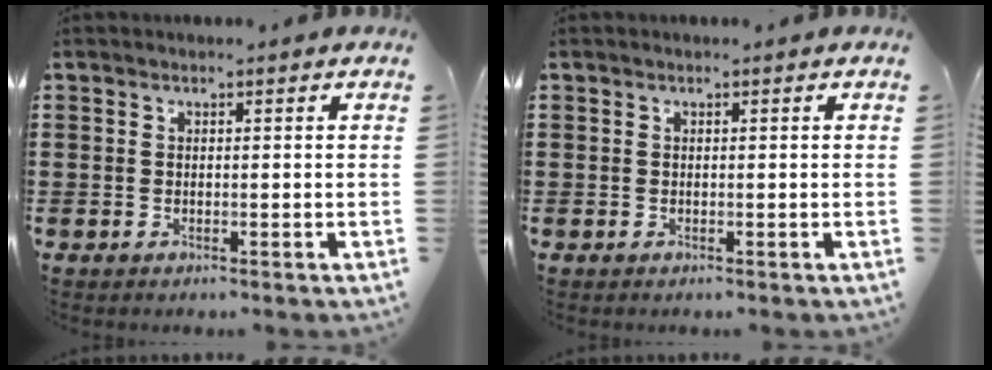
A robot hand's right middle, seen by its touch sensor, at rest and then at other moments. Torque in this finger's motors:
{"motor_torque": [0.04, -0.05, 0.00, 0.01]}